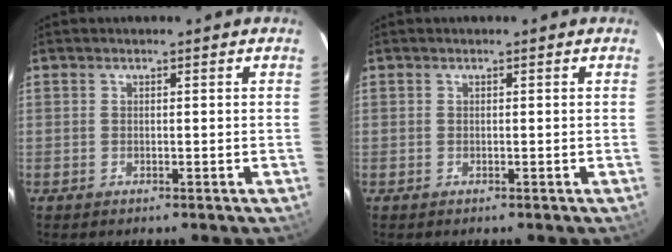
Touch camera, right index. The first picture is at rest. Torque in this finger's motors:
{"motor_torque": [-0.01, 0.00, 0.00, 0.00]}